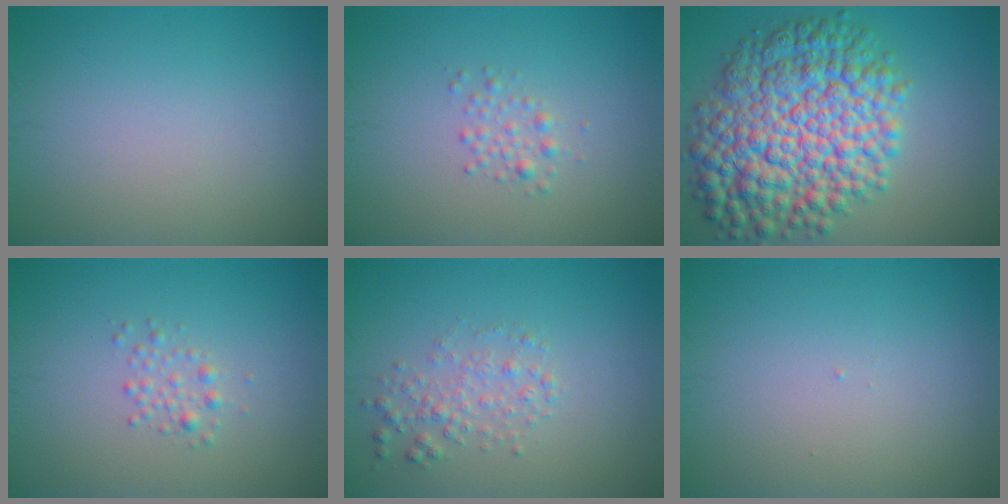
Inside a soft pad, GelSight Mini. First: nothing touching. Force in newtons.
{"total": 1.3, "press": 1.3, "slide": 0.0}
{"total": 12.6, "press": 12.6, "slide": 0.2}
{"total": 1.3, "press": 1.3, "slide": 0.0}
{"total": 2.1, "press": 2.1, "slide": 0.0}
{"total": 0.0}